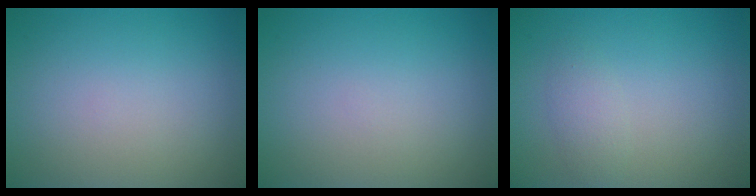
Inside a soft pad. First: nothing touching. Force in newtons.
{"total": 0.0}
{"total": 1.5, "press": 1.5, "slide": 0.2}